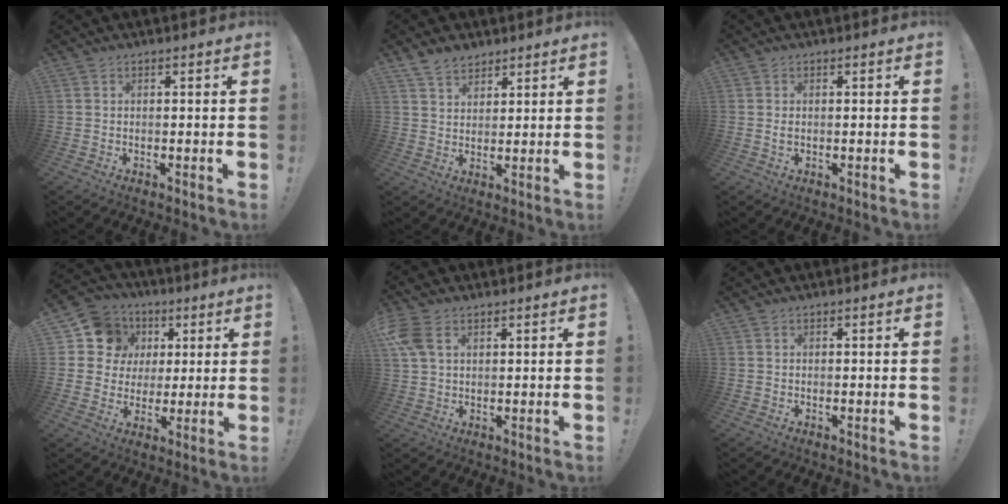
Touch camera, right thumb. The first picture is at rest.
{"total": 6.1, "force": [4.9, 3.4, 1.6], "torque": [-0.032, -0.026, 0.093]}
{"total": 0.8, "force": [0.0, 0.5, 0.6], "torque": [-0.013, 0.001, -0.001]}
{"total": 12.0, "force": [3.9, 10.9, 3.0], "torque": [-0.049, -0.014, 0.089]}
{"total": 6.9, "force": [3.0, 4.1, 4.7], "torque": [-0.095, -0.007, 0.059]}
{"total": 0.0}